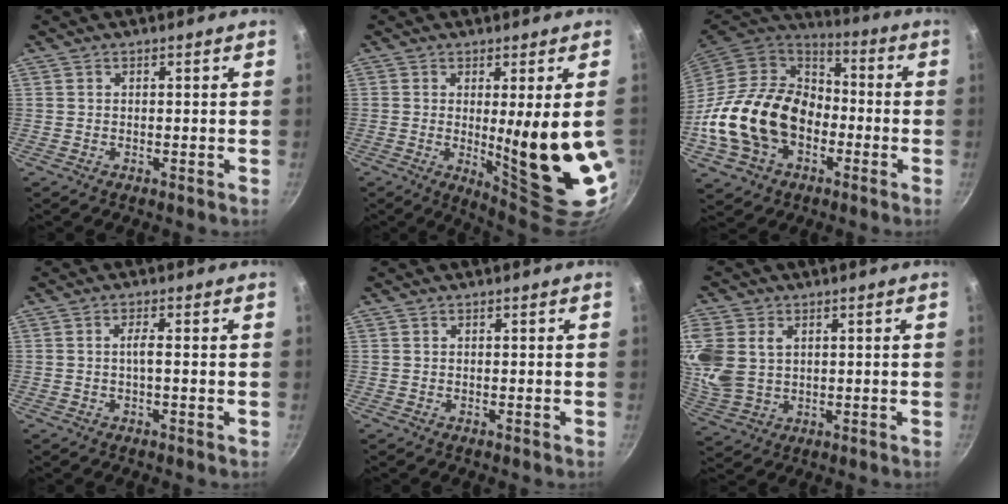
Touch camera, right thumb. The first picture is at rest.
{"total": 14.7, "force": [-0.7, 2.7, 14.4], "torque": [-0.195, -0.033, 0.008]}
{"total": 22.7, "force": [-5.6, 16.6, 14.5], "torque": [-0.256, 0.047, -0.100]}
{"total": 2.1, "force": [-0.2, 0.1, 2.1], "torque": [-0.047, 0.003, -0.006]}
{"total": 0.0}
{"total": 13.8, "force": [3.1, 10.4, 8.4], "torque": [-0.202, 0.003, 0.070]}